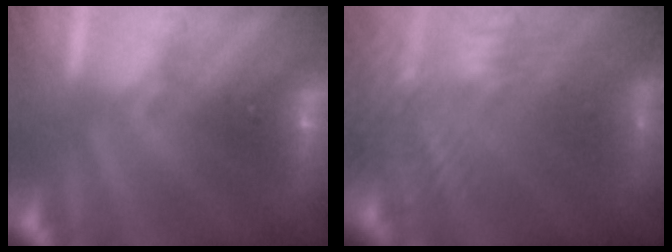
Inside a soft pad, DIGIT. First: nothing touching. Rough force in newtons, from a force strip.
{"total": 3.7}